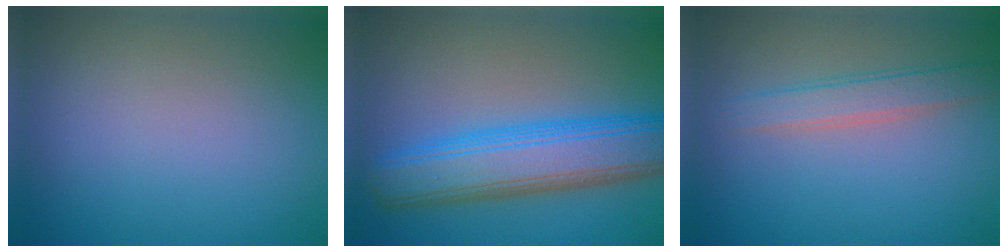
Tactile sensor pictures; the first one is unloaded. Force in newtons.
{"total": 8.7, "press": 8.7, "slide": 0.2}
{"total": 2.5, "press": 2.5, "slide": 0.1}